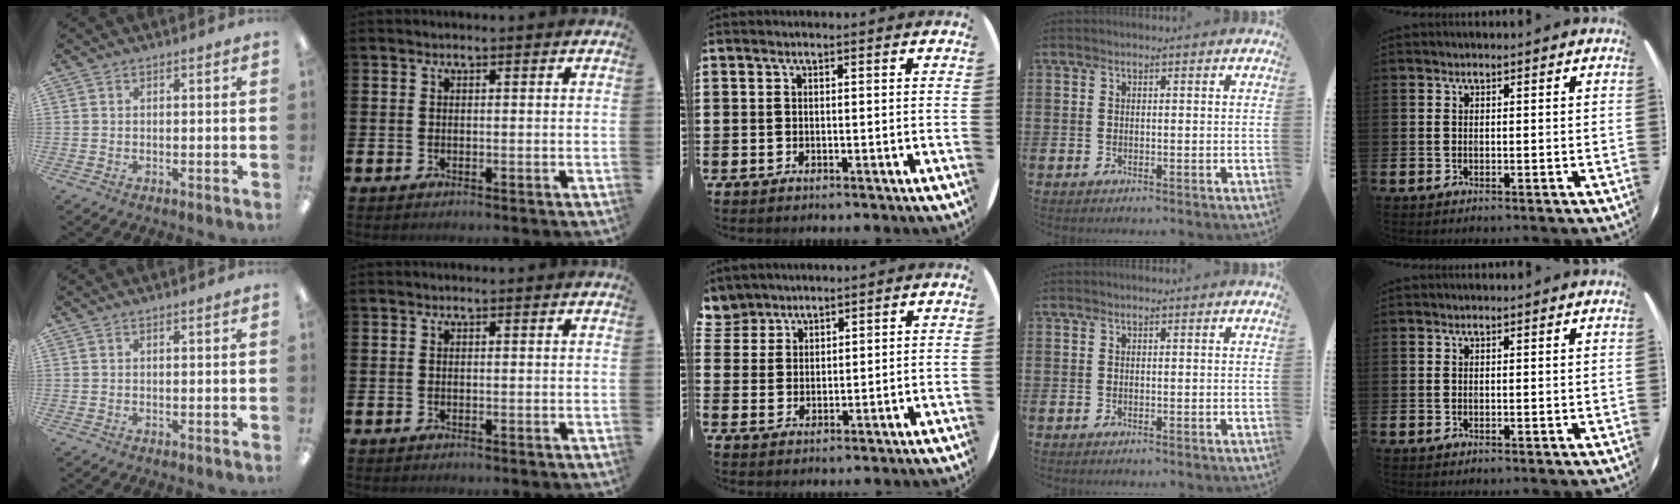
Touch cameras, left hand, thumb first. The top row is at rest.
{"middle": {"total": 4.1, "force": [3.7, 1.8, -0.4], "torque": [-0.006, -0.009, 0.072]}}